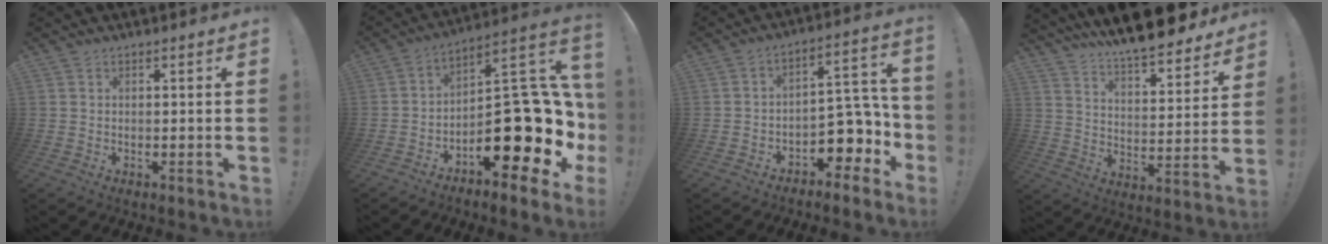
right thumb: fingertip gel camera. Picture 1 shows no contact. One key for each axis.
{"total": 21.2, "fx": -7.0, "fy": 9.6, "fz": 17.6, "tx": -0.221, "ty": 0.033, "tz": -0.100}
{"total": 7.3, "fx": -3.2, "fy": 5.3, "fz": 3.8, "tx": -0.032, "ty": 0.019, "tz": -0.053}
{"total": 12.5, "fx": 11.2, "fy": 1.8, "fz": 5.2, "tx": -0.094, "ty": -0.094, "tz": 0.189}